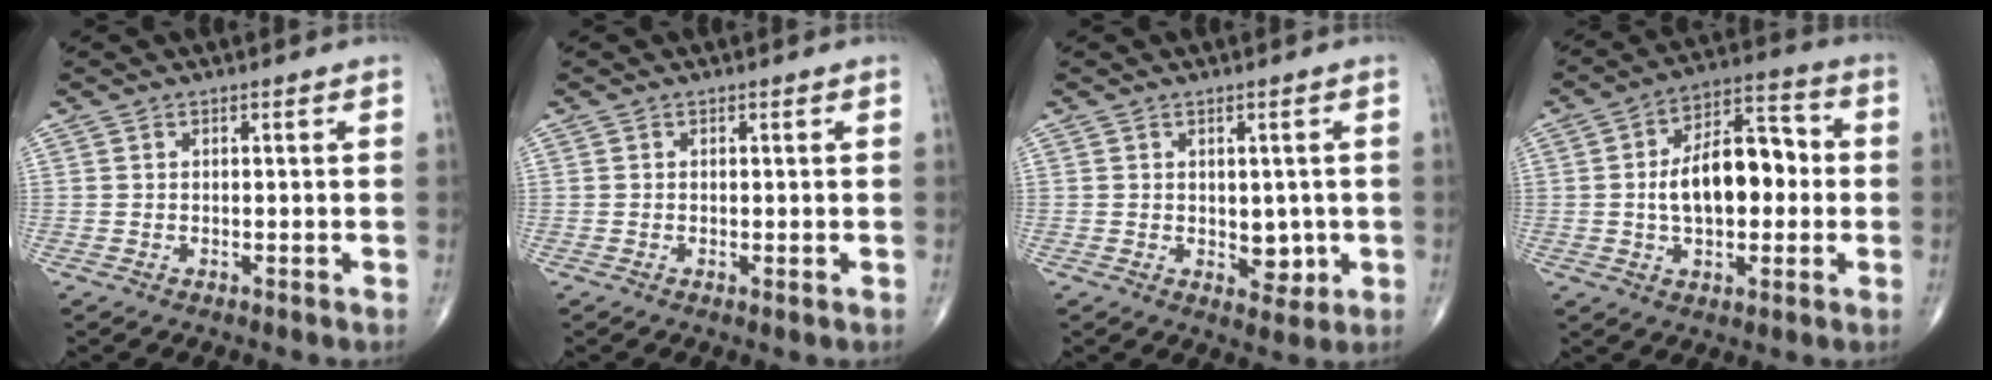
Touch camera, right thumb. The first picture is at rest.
{"total": 0.5, "force": [-0.1, 0.1, 0.5], "torque": [-0.013, -0.004, -0.002]}
{"total": 4.5, "force": [-0.3, 3.0, 3.3], "torque": [-0.016, -0.006, 0.005]}
{"total": 14.9, "force": [0.0, 8.2, 12.4], "torque": [-0.178, 0.033, -0.007]}